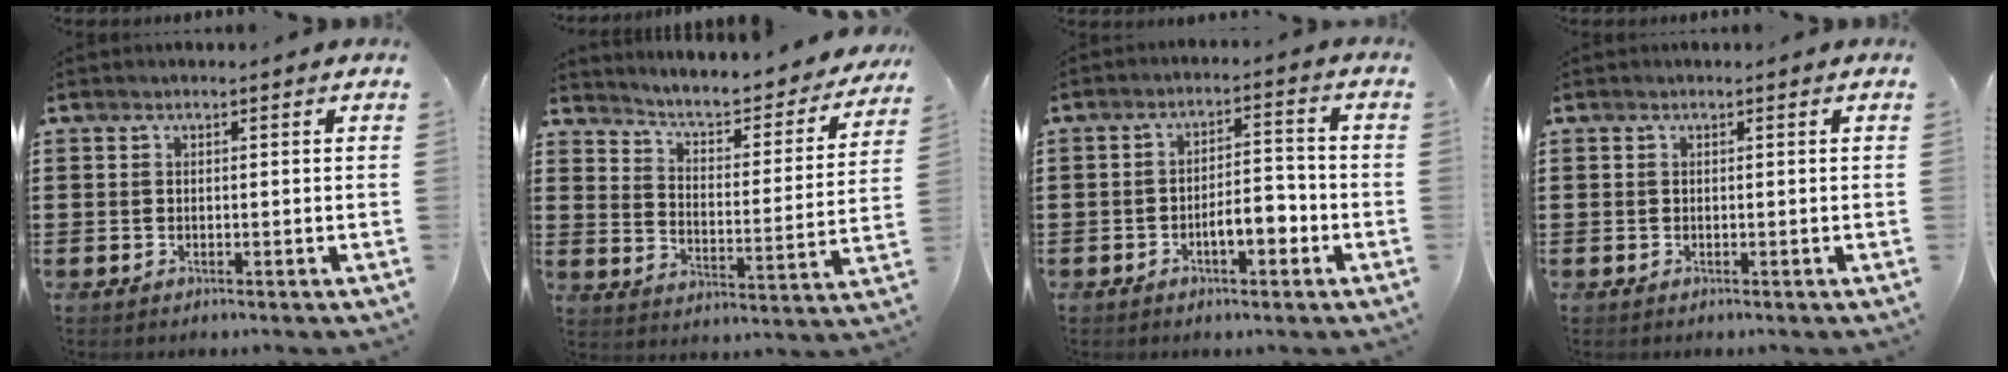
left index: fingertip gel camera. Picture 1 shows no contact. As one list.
[{"total": 4.6, "force": [4.0, 1.0, 1.9], "torque": [-0.050, -0.032, 0.058]}, {"total": 5.6, "force": [-2.6, 2.2, 4.5], "torque": [-0.067, 0.010, -0.049]}, {"total": 0.0}]